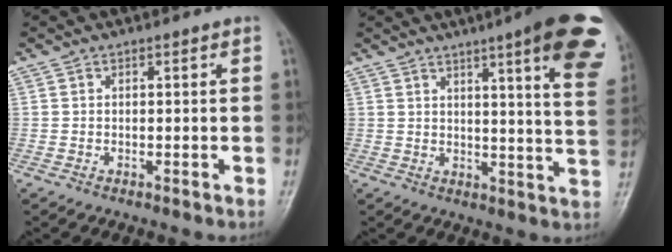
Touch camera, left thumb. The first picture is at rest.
{"total": 19.4, "force": [10.9, 2.8, 15.8], "torque": [-0.181, -0.038, 0.121]}